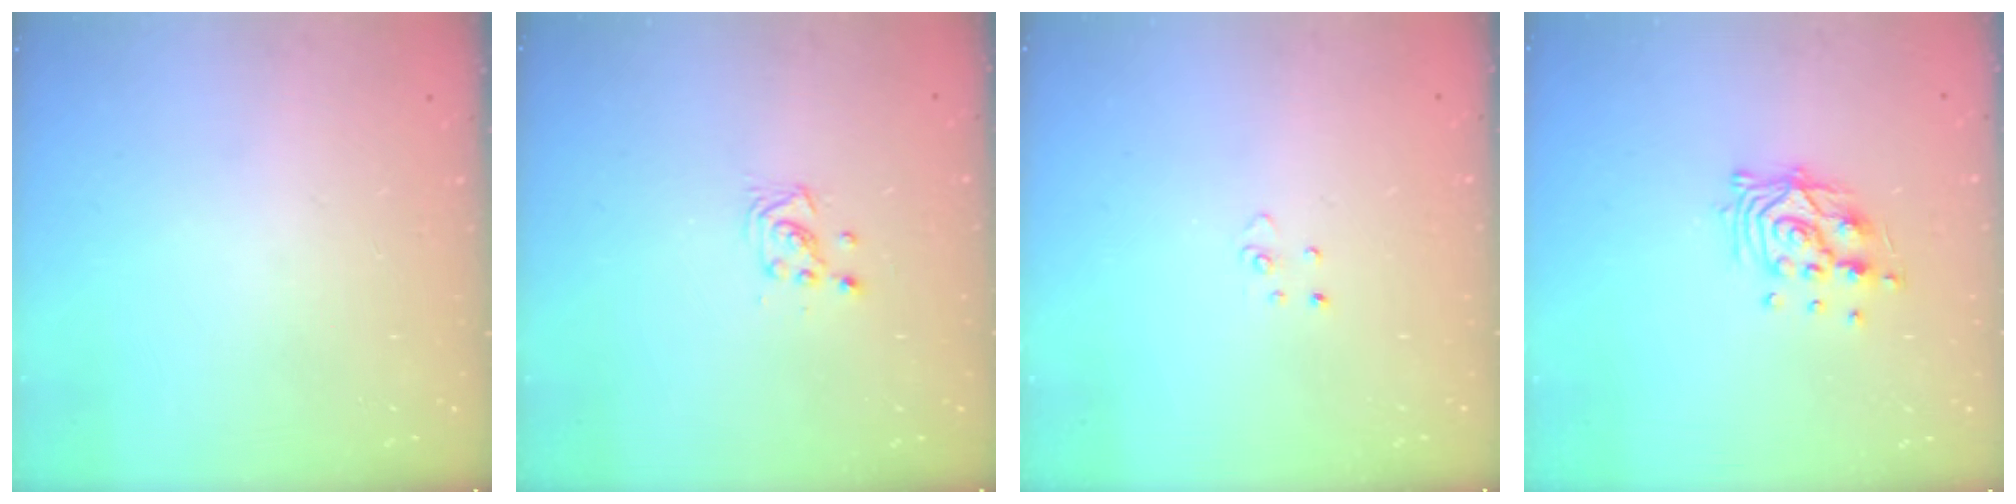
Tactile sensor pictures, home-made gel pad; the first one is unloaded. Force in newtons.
{"total": 3.0, "press": 2.9, "slide": 0.5}
{"total": 2.9, "press": 2.9, "slide": 0.2}
{"total": 10.6, "press": 10.6, "slide": 0.9}